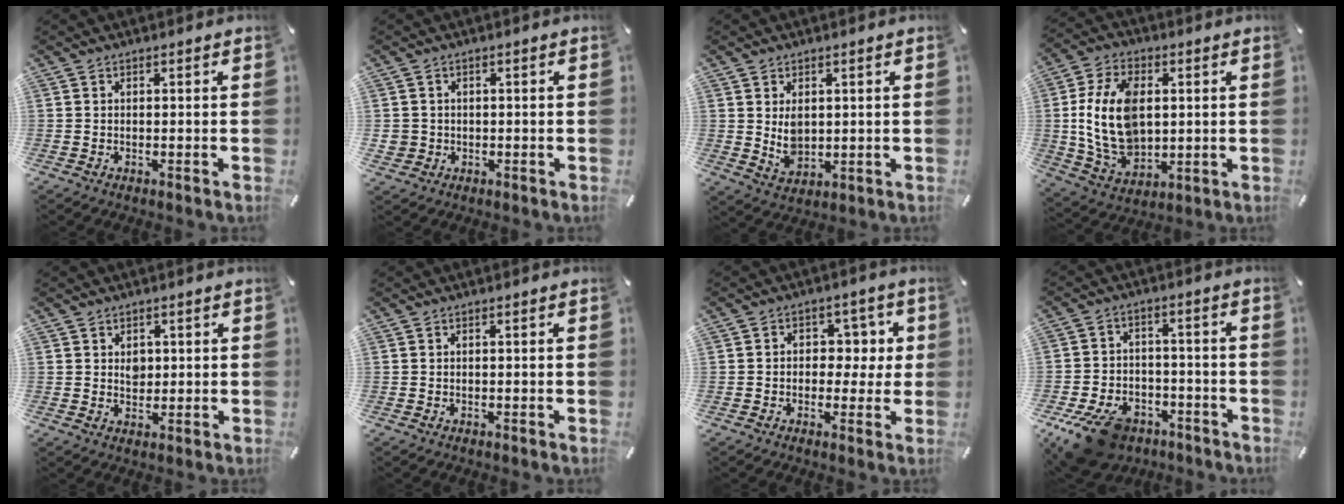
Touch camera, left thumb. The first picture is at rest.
{"total": 3.0, "force": [-0.3, 2.9, 0.4], "torque": [-0.009, 0.004, -0.005]}
{"total": 5.5, "force": [1.6, 4.0, 3.4], "torque": [-0.052, -0.010, 0.027]}
{"total": 16.2, "force": [1.5, 11.1, 11.7], "torque": [-0.250, 0.003, 0.028]}
{"total": 2.9, "force": [0.9, 2.5, 1.2], "torque": [-0.003, -0.006, 0.012]}
{"total": 0.0}
{"total": 6.5, "force": [0.3, 5.5, 3.3], "torque": [-0.037, 0.006, -0.002]}
{"total": 12.5, "force": [-7.9, 7.6, 6.1], "torque": [-0.115, 0.054, -0.135]}